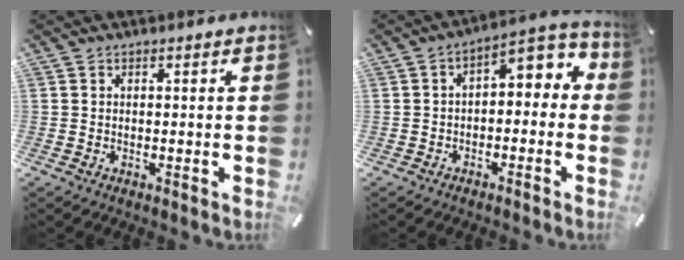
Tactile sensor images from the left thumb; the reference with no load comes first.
{"total": 5.2, "force": [0.5, 3.4, 4.0], "torque": [-0.040, -0.019, -0.004]}